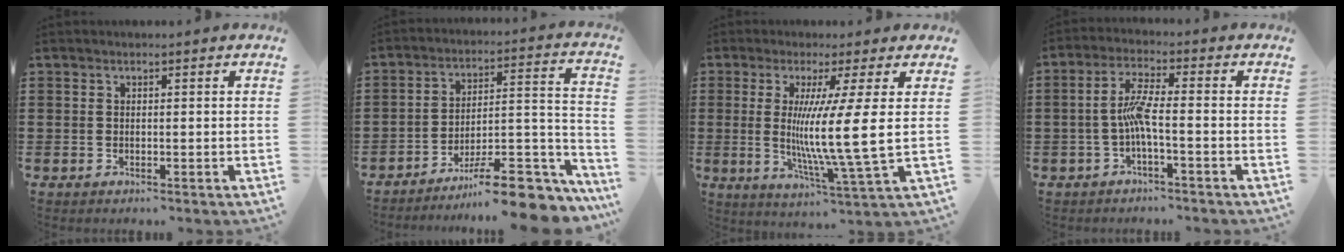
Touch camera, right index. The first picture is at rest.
{"total": 11.6, "force": [-8.9, 2.8, 6.9], "torque": [-0.081, 0.032, -0.160]}
{"total": 11.6, "force": [0.8, -0.9, 11.5], "torque": [-0.217, -0.021, 0.004]}
{"total": 5.1, "force": [-1.4, 0.6, 4.9], "torque": [-0.104, -0.001, -0.033]}